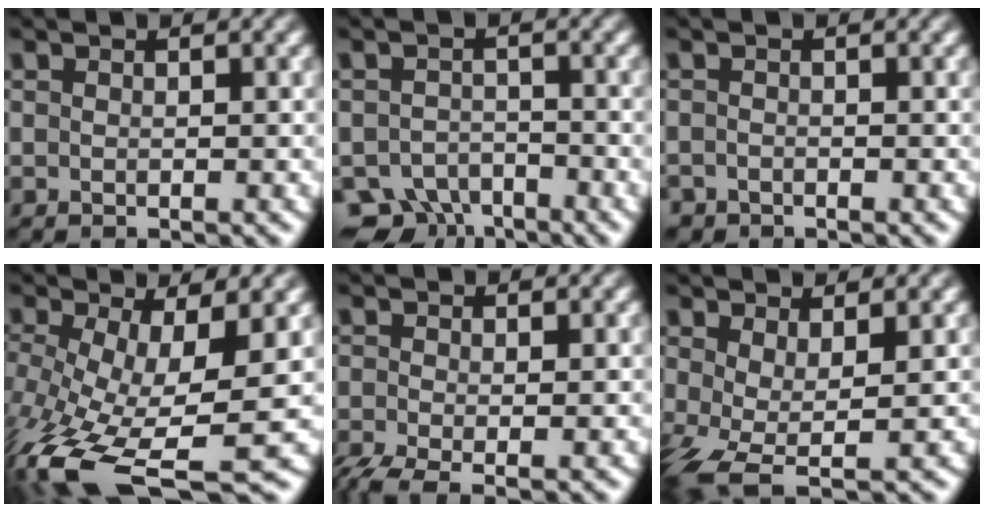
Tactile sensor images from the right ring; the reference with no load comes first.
{"total": 5.7, "force": [-4.3, 3.5, 1.5], "torque": [-0.009, -0.028, -0.070]}
{"total": 1.4, "force": [-1.2, 0.6, -0.4], "torque": [0.006, -0.017, -0.017]}
{"total": 10.2, "force": [-5.5, 4.3, 7.4], "torque": [-0.161, -0.068, -0.056]}
{"total": 3.6, "force": [-2.2, 1.9, 2.1], "torque": [-0.049, -0.027, -0.023]}
{"total": 5.5, "force": [-3.5, 2.4, 3.5], "torque": [-0.086, -0.049, -0.034]}